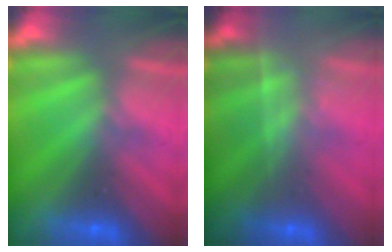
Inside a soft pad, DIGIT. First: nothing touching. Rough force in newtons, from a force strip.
{"total": 1.7}